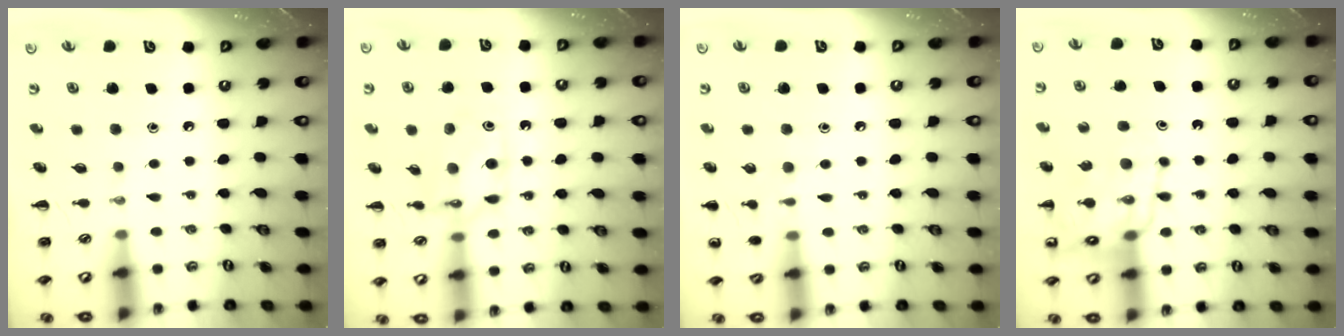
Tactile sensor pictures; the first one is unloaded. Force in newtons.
{"total": 10.2, "press": 10.2, "slide": 0.9}
{"total": 7.5, "press": 7.2, "slide": 2.2}
{"total": 14.7, "press": 14.4, "slide": 2.9}